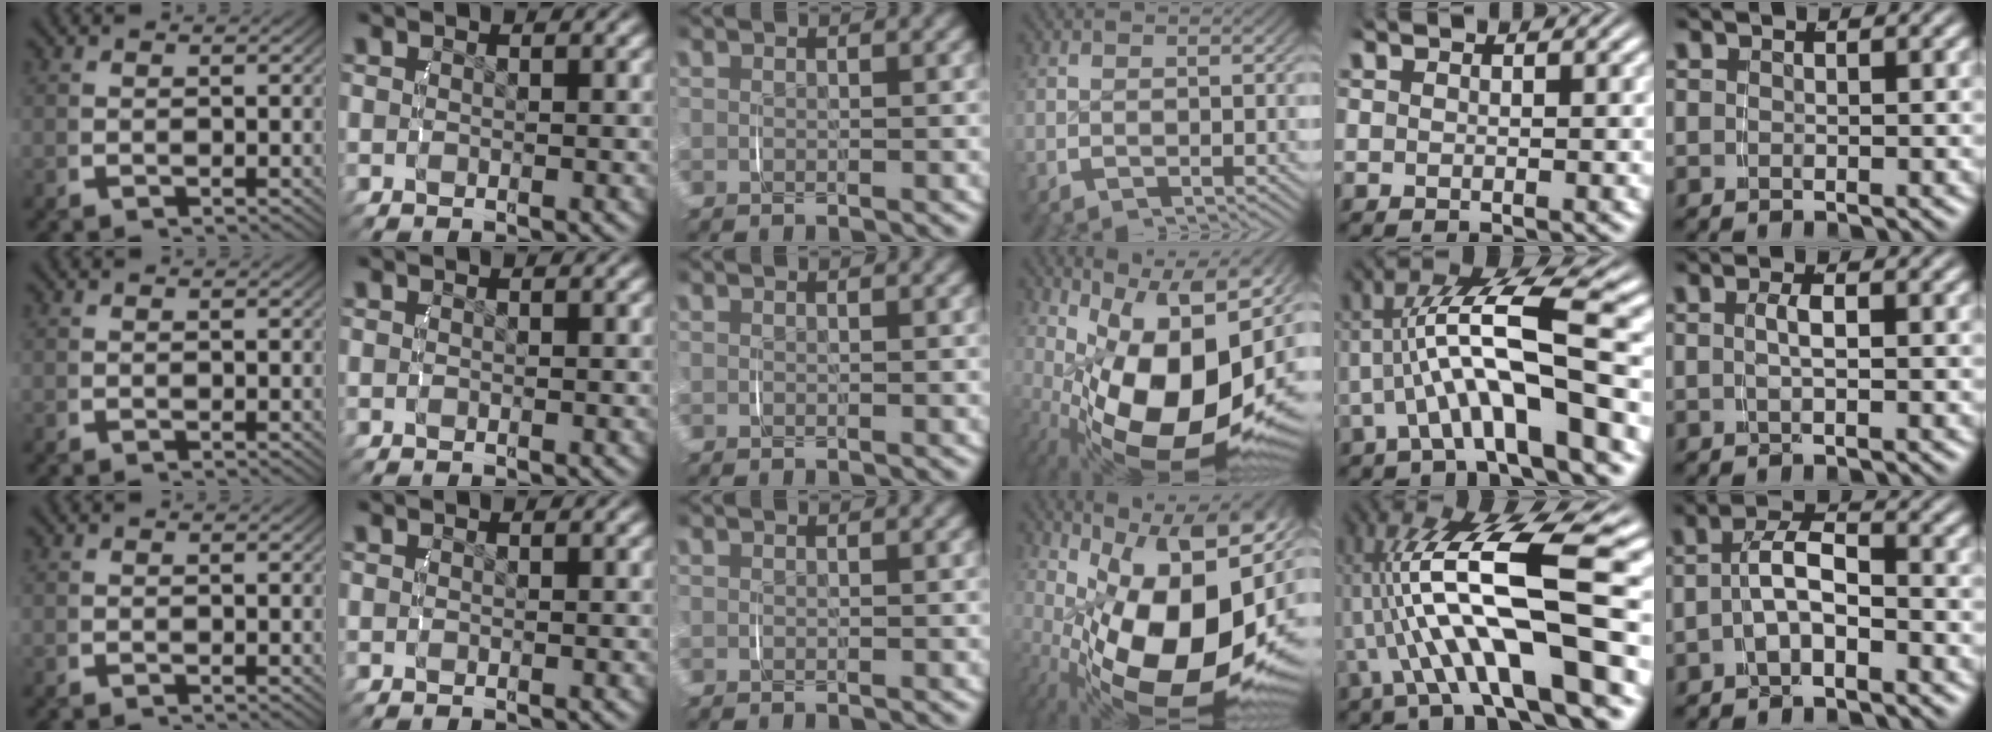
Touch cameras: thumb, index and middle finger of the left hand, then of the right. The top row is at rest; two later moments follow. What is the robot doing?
{"motion": "lift_and_place", "object": "camera"}